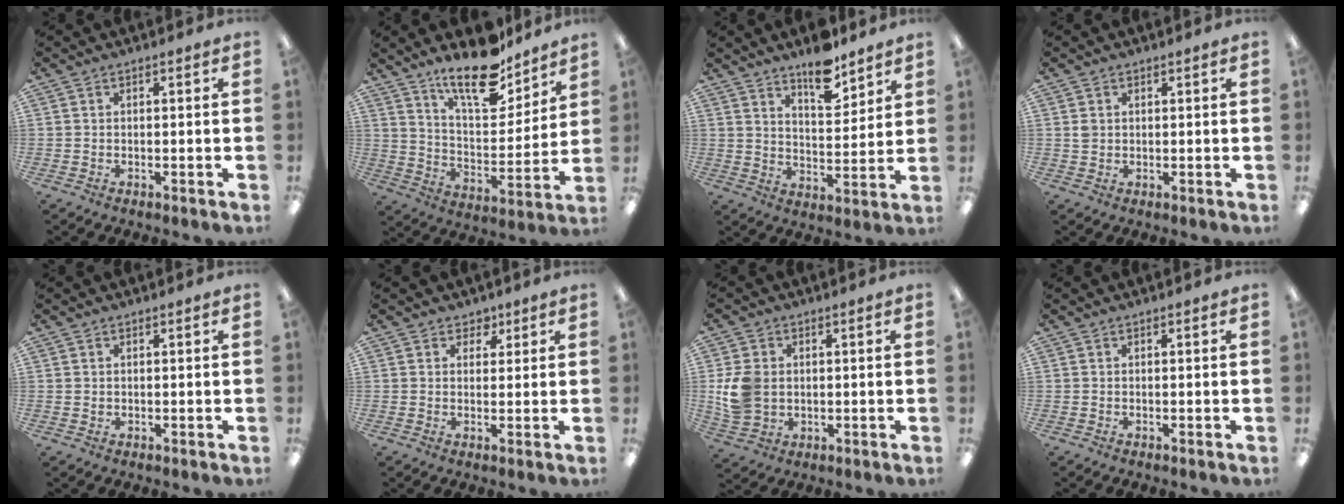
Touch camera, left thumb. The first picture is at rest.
{"total": 16.5, "force": [13.1, 5.6, 8.4], "torque": [-0.139, -0.085, 0.226]}
{"total": 10.2, "force": [8.1, 3.7, 4.9], "torque": [-0.062, -0.052, 0.140]}
{"total": 1.6, "force": [0.7, 1.3, 0.5], "torque": [-0.012, 0.003, 0.013]}
{"total": 0.7, "force": [0.2, 0.6, 0.1], "torque": [-0.002, 0.004, 0.004]}
{"total": 3.0, "force": [1.7, 2.5, 0.3], "torque": [0.002, -0.003, 0.028]}
{"total": 8.7, "force": [0.5, 7.2, 4.9], "torque": [-0.103, 0.009, 0.012]}
{"total": 0.0}